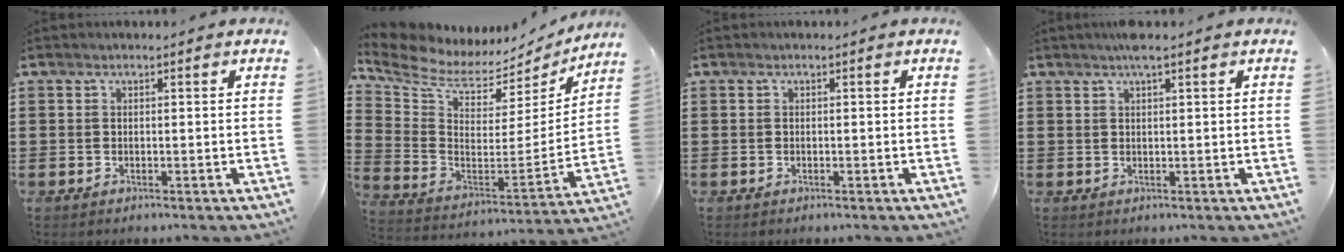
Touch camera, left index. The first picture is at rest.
{"total": 6.1, "force": [5.3, 2.4, 1.9], "torque": [-0.076, -0.051, 0.088]}
{"total": 0.0}
{"total": 2.1, "force": [1.5, 0.1, 1.5], "torque": [-0.031, 0.002, 0.026]}